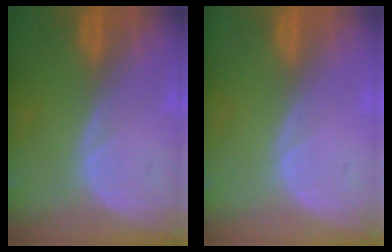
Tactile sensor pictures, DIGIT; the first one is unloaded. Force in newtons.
{"total": 0.0}